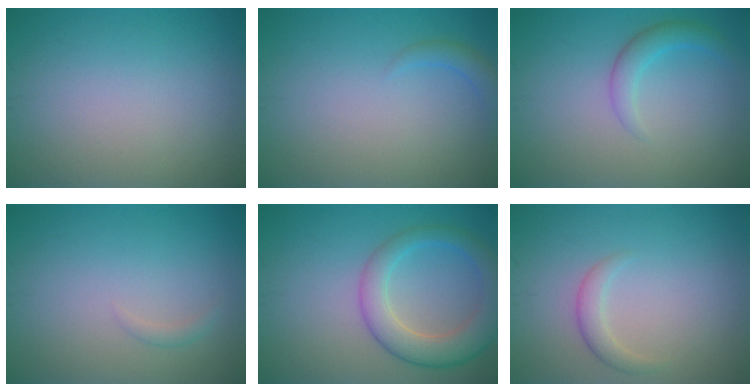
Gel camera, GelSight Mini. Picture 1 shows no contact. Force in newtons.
{"total": 1.3, "press": 1.3, "slide": 0.2}
{"total": 2.2, "press": 2.2, "slide": 0.0}
{"total": 0.7, "press": 0.7, "slide": 0.1}
{"total": 5.4, "press": 5.4, "slide": 0.2}
{"total": 1.6, "press": 1.6, "slide": 0.1}